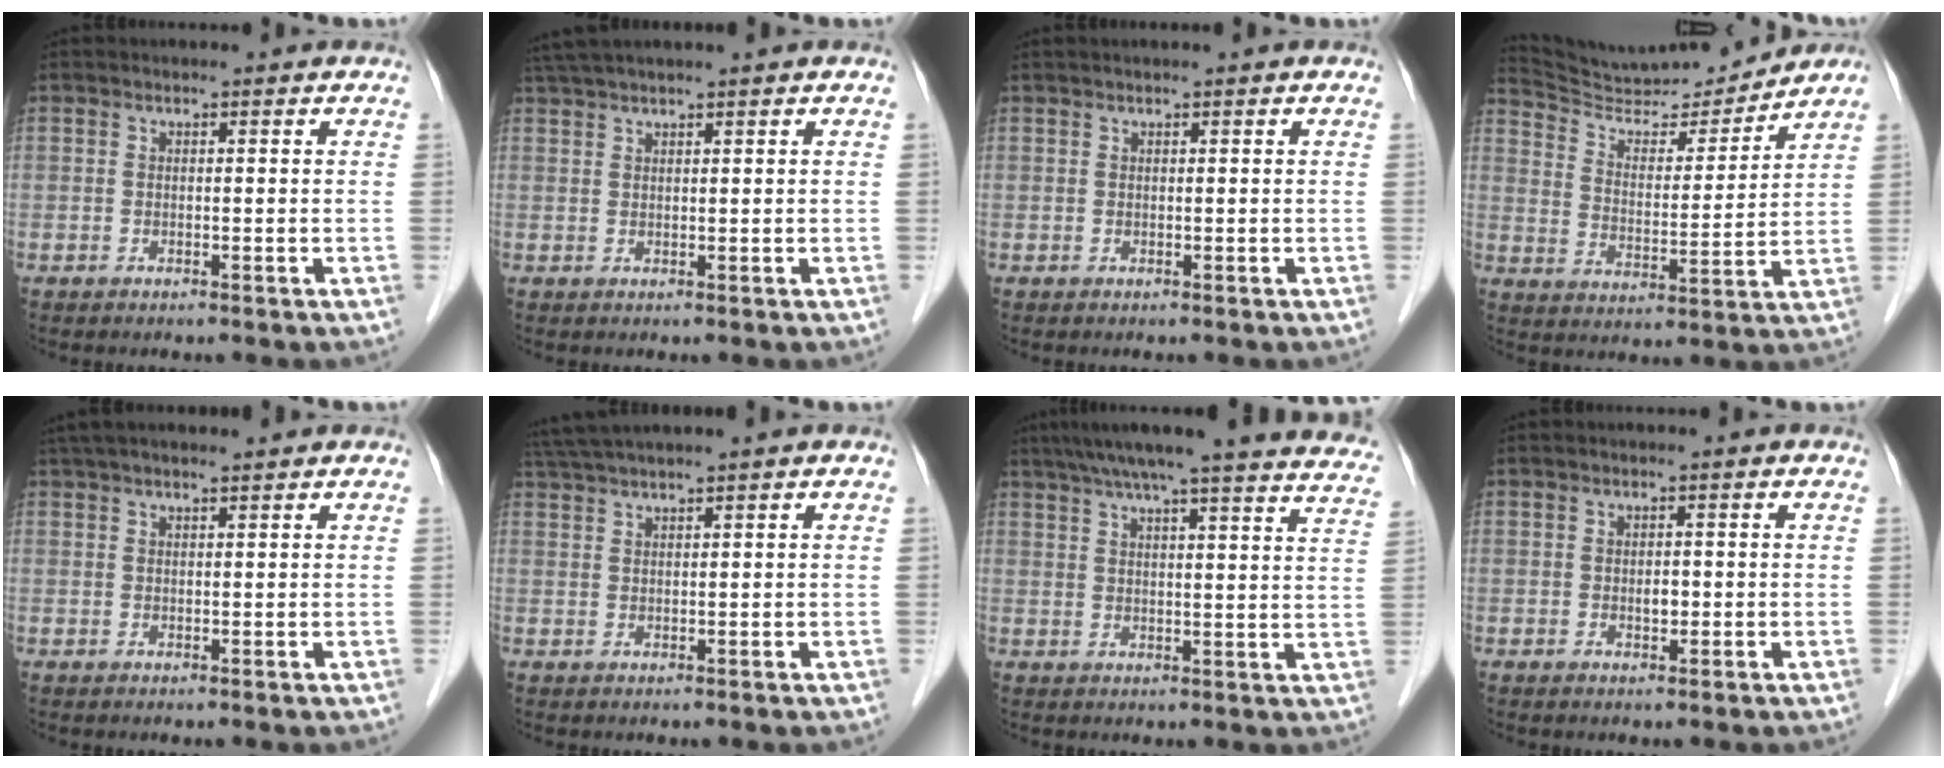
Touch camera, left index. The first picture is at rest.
{"total": 4.6, "force": [3.9, -0.5, 2.5], "torque": [-0.046, 0.032, 0.076]}
{"total": 0.6, "force": [0.4, -0.1, 0.4], "torque": [-0.010, 0.008, 0.013]}
{"total": 13.3, "force": [13.0, 1.4, 2.3], "torque": [-0.046, 0.001, 0.218]}
{"total": 7.2, "force": [6.1, 0.7, 3.8], "torque": [-0.062, 0.036, 0.095]}
{"total": 5.1, "force": [4.2, -1.0, 2.6], "torque": [-0.053, 0.028, 0.086]}
{"total": 27.0, "force": [24.1, 1.4, 12.0], "torque": [-0.180, -0.033, 0.286]}
{"total": 1.3, "force": [-0.1, 0.7, 1.1], "torque": [-0.019, 0.000, 0.000]}